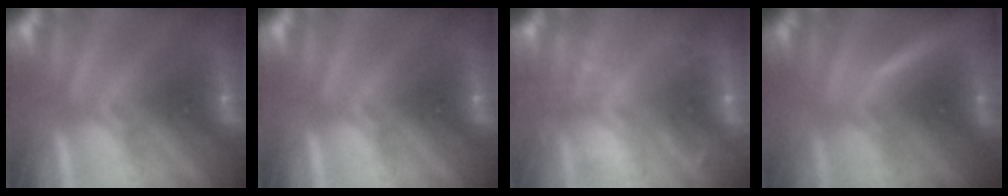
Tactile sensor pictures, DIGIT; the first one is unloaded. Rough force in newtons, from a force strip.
{"total": 0.0}
{"total": 9.1}
{"total": 1.7}